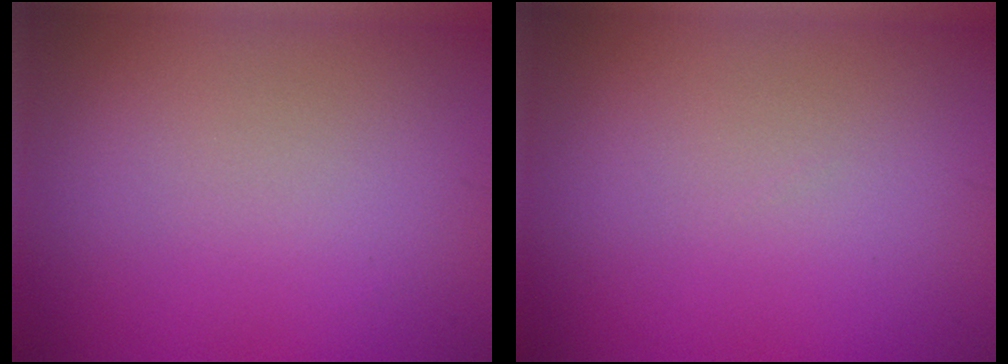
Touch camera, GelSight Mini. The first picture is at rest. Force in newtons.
{"total": 0.0}